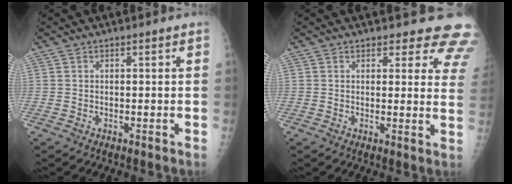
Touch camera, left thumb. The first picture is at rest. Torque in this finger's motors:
{"motor_torque": [0.21, 0.36, 0.15, -0.03, 0.03]}